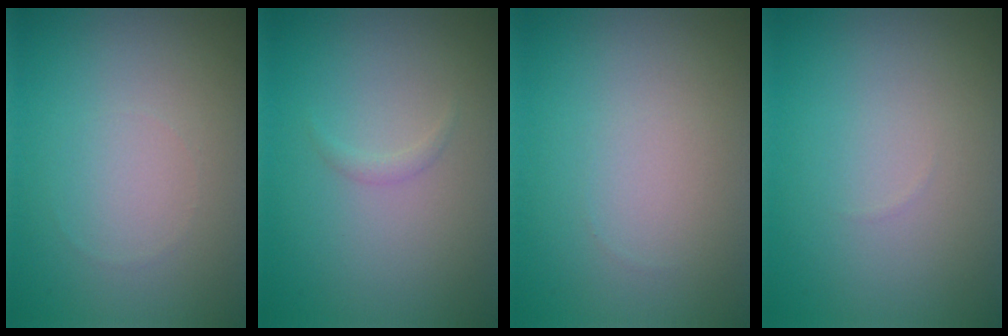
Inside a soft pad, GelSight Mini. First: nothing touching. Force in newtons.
{"total": 0.6, "press": 0.6, "slide": 0.0}
{"total": 0.0}
{"total": 0.0}